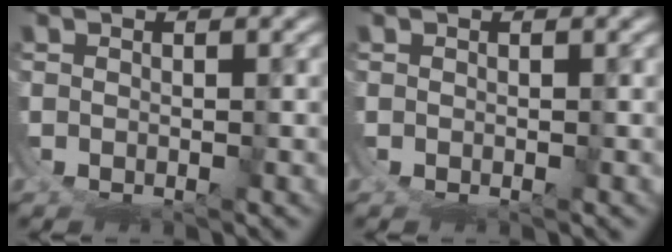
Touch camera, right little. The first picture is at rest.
{"total": 0.0}